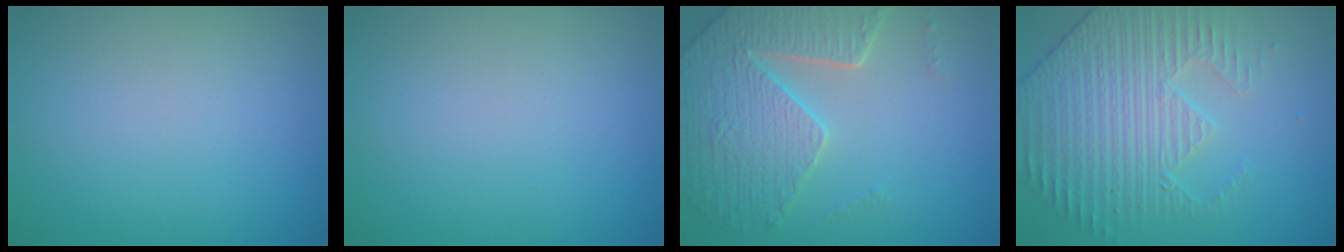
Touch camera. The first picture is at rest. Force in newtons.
{"total": 0.0}
{"total": 5.7, "press": 4.8, "slide": 2.9}
{"total": 4.2, "press": 4.0, "slide": 1.2}